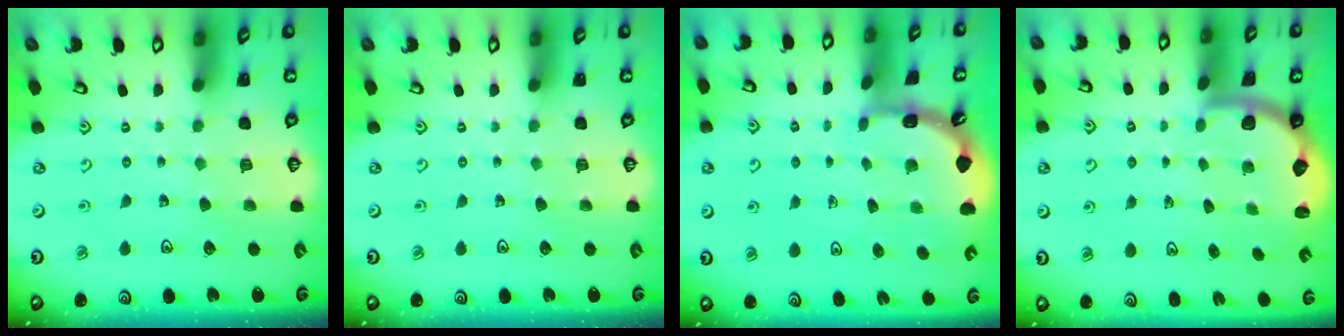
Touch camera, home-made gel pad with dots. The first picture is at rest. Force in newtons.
{"total": 0.0}
{"total": 1.9, "press": 1.9, "slide": 0.1}
{"total": 2.2, "press": 2.1, "slide": 0.8}